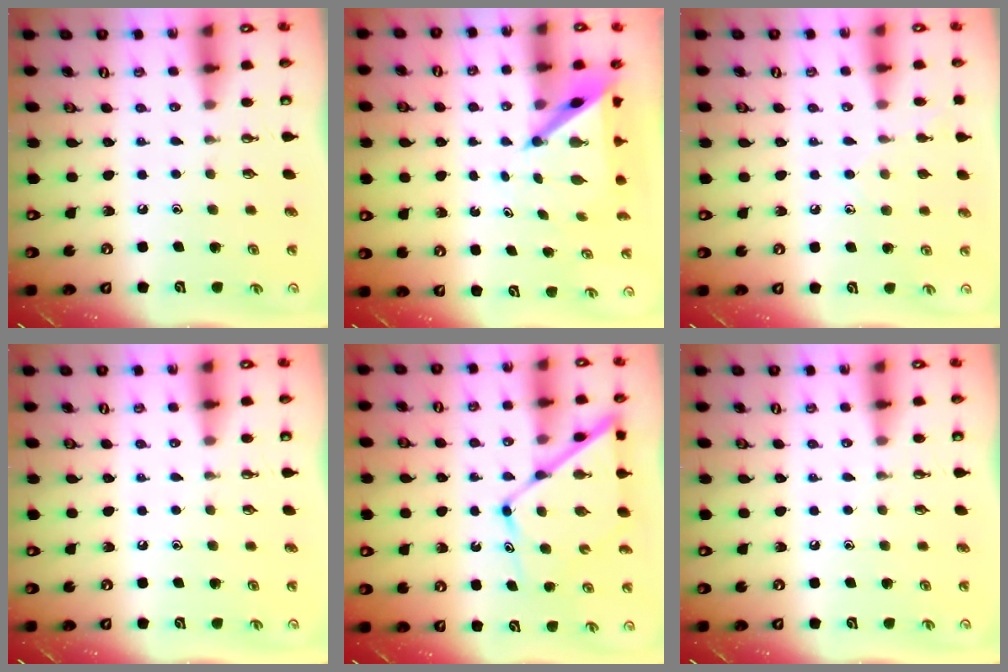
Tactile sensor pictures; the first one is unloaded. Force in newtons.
{"total": 5.8, "press": 5.8, "slide": 0.4}
{"total": 8.4, "press": 8.4, "slide": 0.6}
{"total": 0.0}
{"total": 12.9, "press": 12.8, "slide": 1.1}
{"total": 0.0}